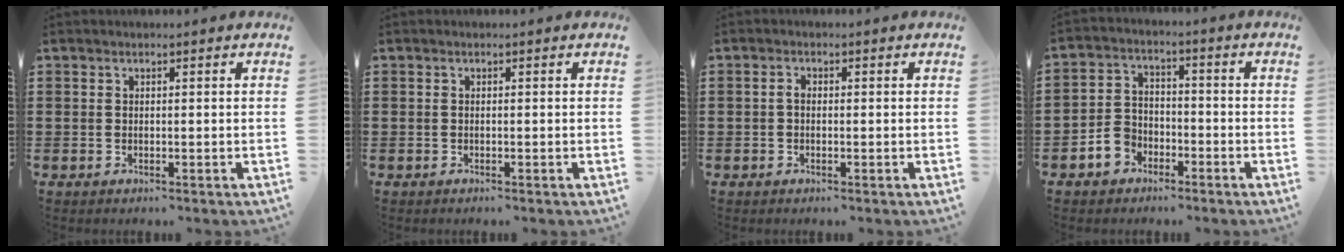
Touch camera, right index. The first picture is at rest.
{"total": 0.0}
{"total": 1.2, "force": [-0.3, 0.7, 0.9], "torque": [-0.019, 0.001, -0.006]}
{"total": 4.9, "force": [-2.9, 3.6, 1.3], "torque": [-0.052, 0.009, -0.063]}